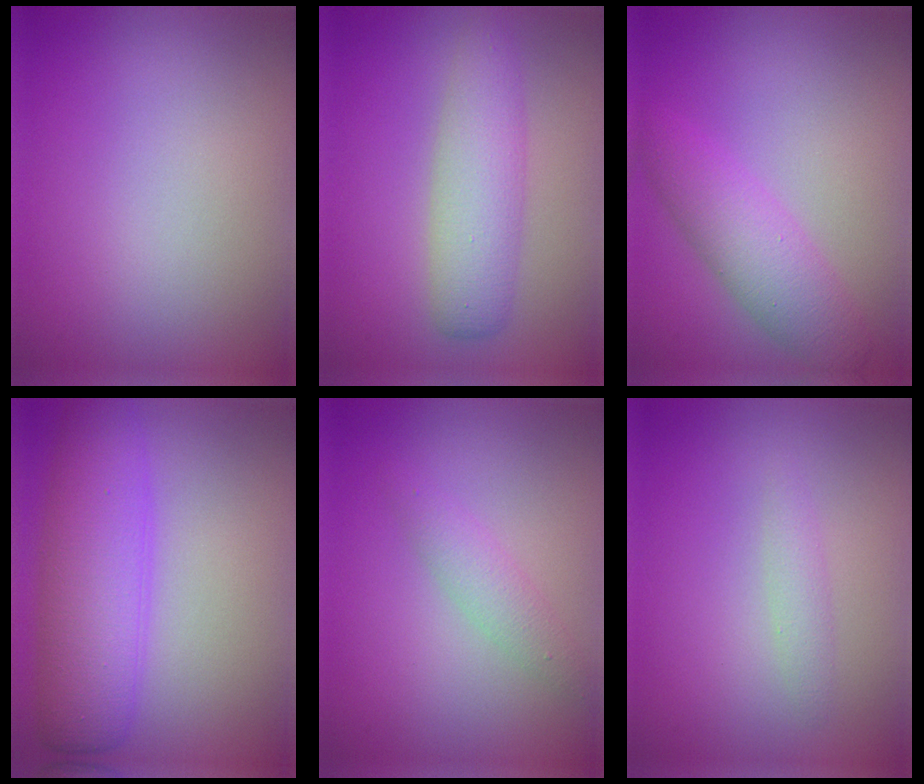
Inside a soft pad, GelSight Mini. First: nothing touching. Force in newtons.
{"total": 4.4, "press": 4.3, "slide": 0.1}
{"total": 4.2, "press": 4.2, "slide": 0.1}
{"total": 8.1, "press": 8.1, "slide": 0.2}
{"total": 2.0, "press": 2.0, "slide": 0.0}
{"total": 1.2, "press": 1.2, "slide": 0.0}